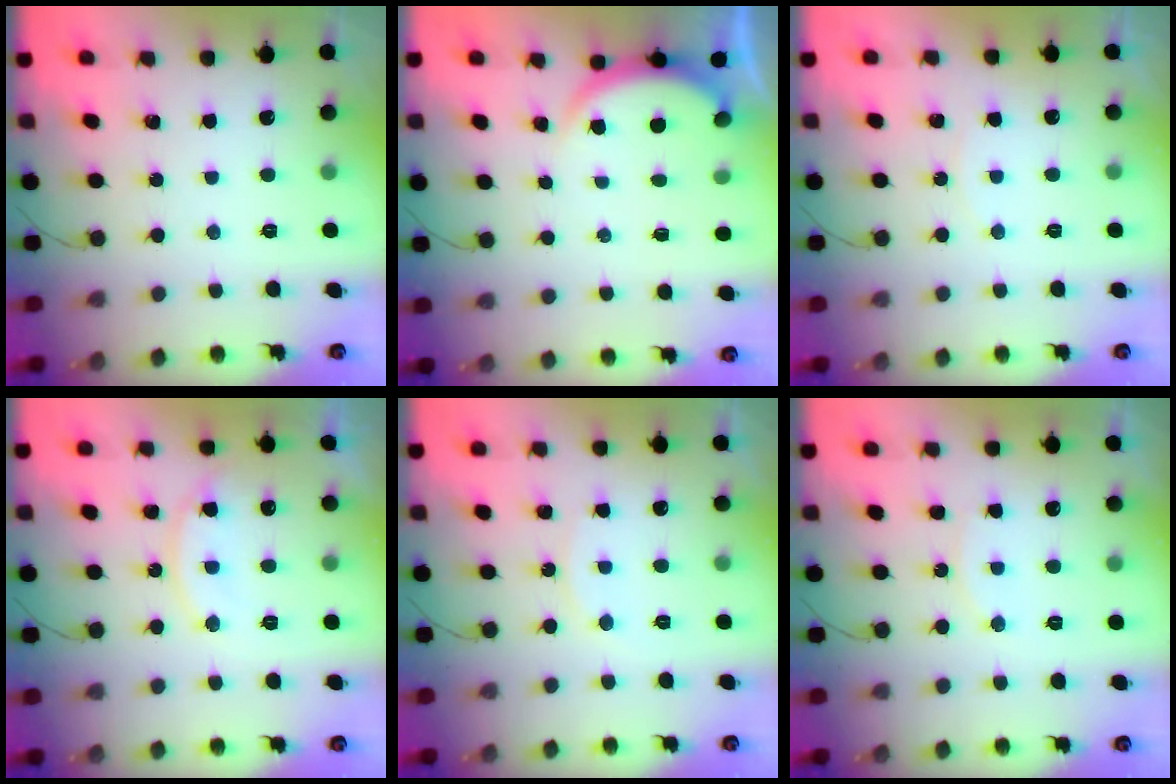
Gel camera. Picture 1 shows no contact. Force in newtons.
{"total": 2.9, "press": 2.8, "slide": 0.5}
{"total": 2.2, "press": 2.1, "slide": 0.4}
{"total": 13.0, "press": 13.0, "slide": 1.1}
{"total": 4.4, "press": 4.4, "slide": 0.1}
{"total": 6.8, "press": 6.8, "slide": 0.2}